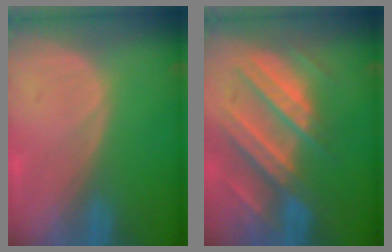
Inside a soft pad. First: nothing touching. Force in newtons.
{"total": 10.3, "press": 9.1, "slide": 4.9}